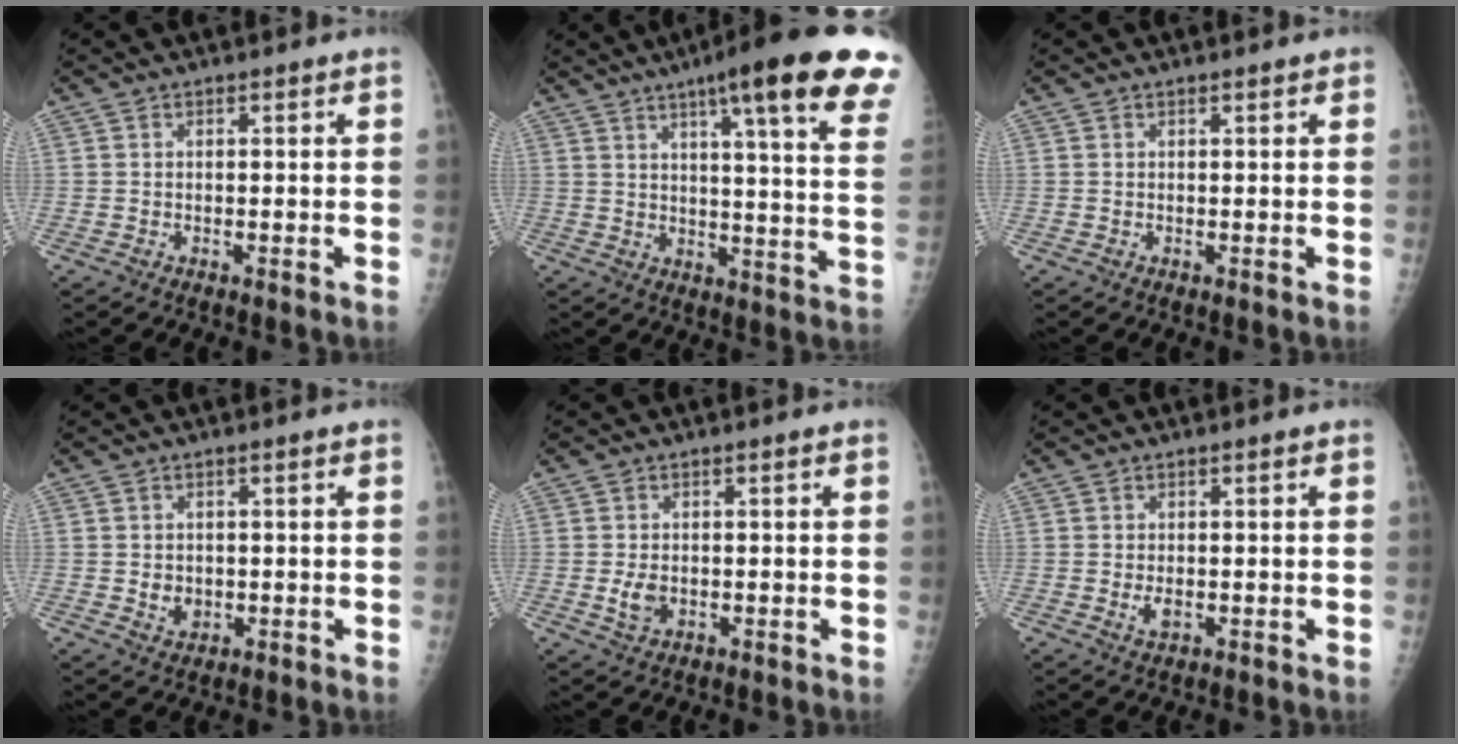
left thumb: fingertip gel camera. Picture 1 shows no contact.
{"total": 23.7, "force": [14.5, 2.7, 18.6], "torque": [-0.233, -0.047, 0.180]}
{"total": 0.5, "force": [0.3, 0.2, 0.3], "torque": [-0.003, 0.000, 0.003]}
{"total": 2.6, "force": [-0.2, 2.2, 1.4], "torque": [-0.012, -0.001, 0.007]}
{"total": 3.0, "force": [-0.4, 2.0, 2.1], "torque": [-0.037, -0.003, -0.002]}
{"total": 1.9, "force": [-0.2, 1.1, 1.5], "torque": [-0.025, -0.004, 0.001]}